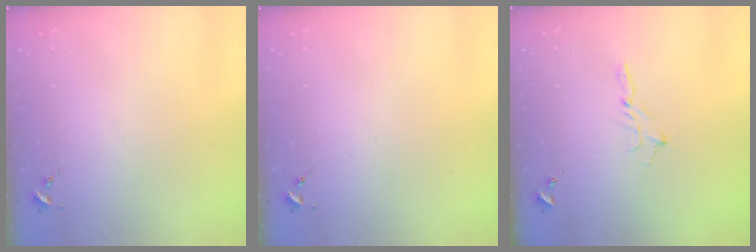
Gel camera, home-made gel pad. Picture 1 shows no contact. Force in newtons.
{"total": 0.0}
{"total": 2.9, "press": 2.9, "slide": 0.2}